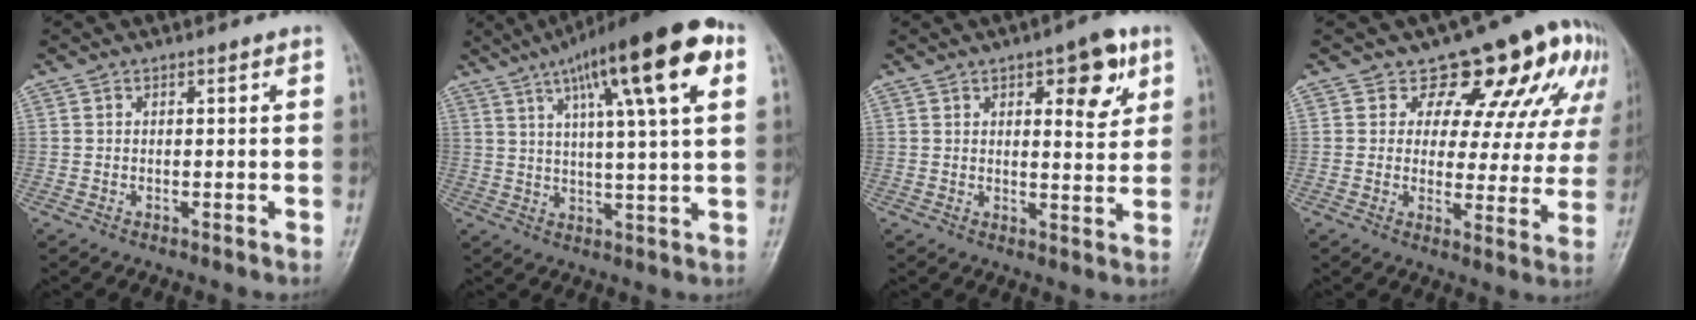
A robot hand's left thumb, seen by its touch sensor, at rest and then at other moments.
{"total": 19.5, "force": [8.6, 3.7, 17.1], "torque": [-0.256, 0.006, 0.129]}
{"total": 8.5, "force": [4.1, 3.4, 6.6], "torque": [-0.061, -0.018, 0.051]}
{"total": 14.5, "force": [9.8, 7.5, 7.6], "torque": [-0.040, -0.052, 0.104]}